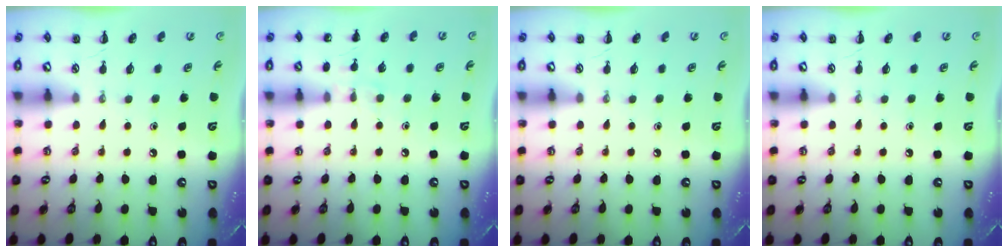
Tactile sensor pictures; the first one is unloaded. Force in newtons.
{"total": 7.0, "press": 6.7, "slide": 2.0}
{"total": 0.0}
{"total": 0.0}